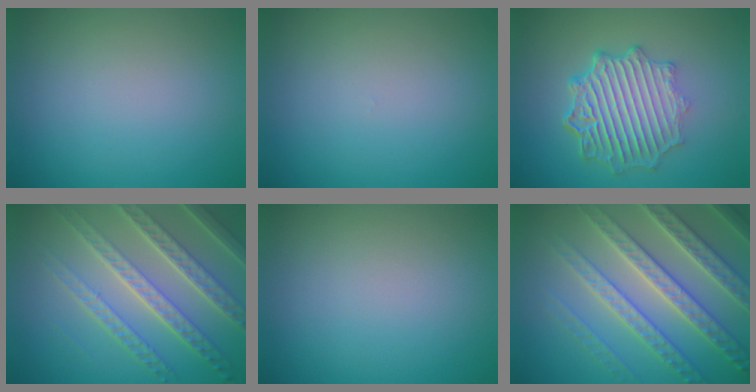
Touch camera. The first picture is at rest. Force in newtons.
{"total": 0.0}
{"total": 7.0, "press": 5.3, "slide": 4.5}
{"total": 7.7, "press": 5.4, "slide": 5.5}
{"total": 0.0}
{"total": 7.0, "press": 6.8, "slide": 1.7}